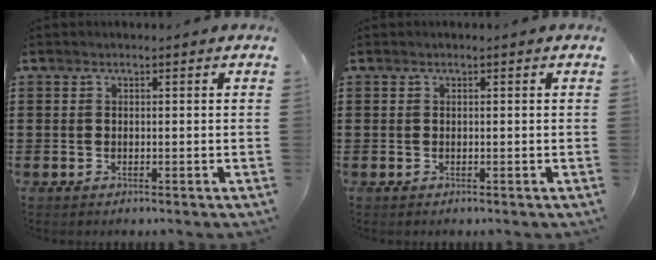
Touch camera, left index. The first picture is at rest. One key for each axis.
{"total": 0.0}